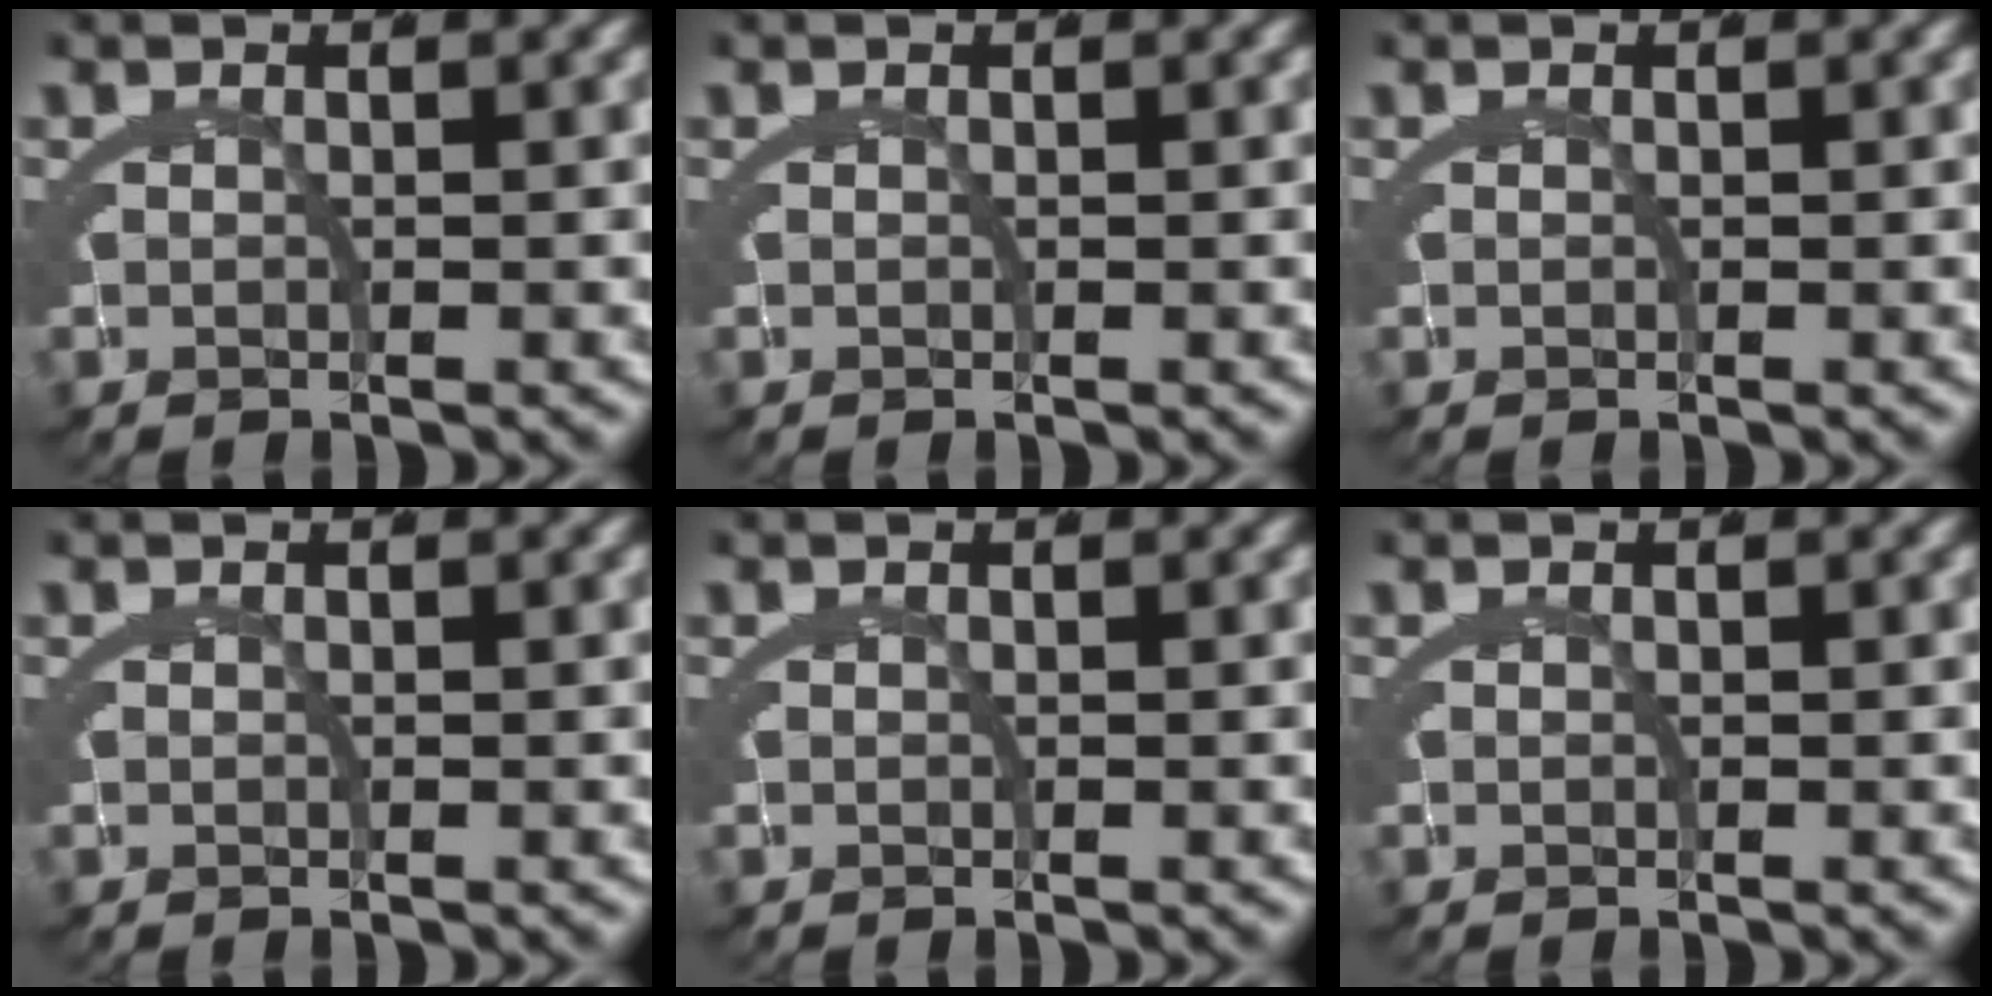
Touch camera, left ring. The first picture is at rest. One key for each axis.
{"total": 0.0}
{"total": 0.0}
{"total": 0.0}
{"total": 0.0}
{"total": 0.0}